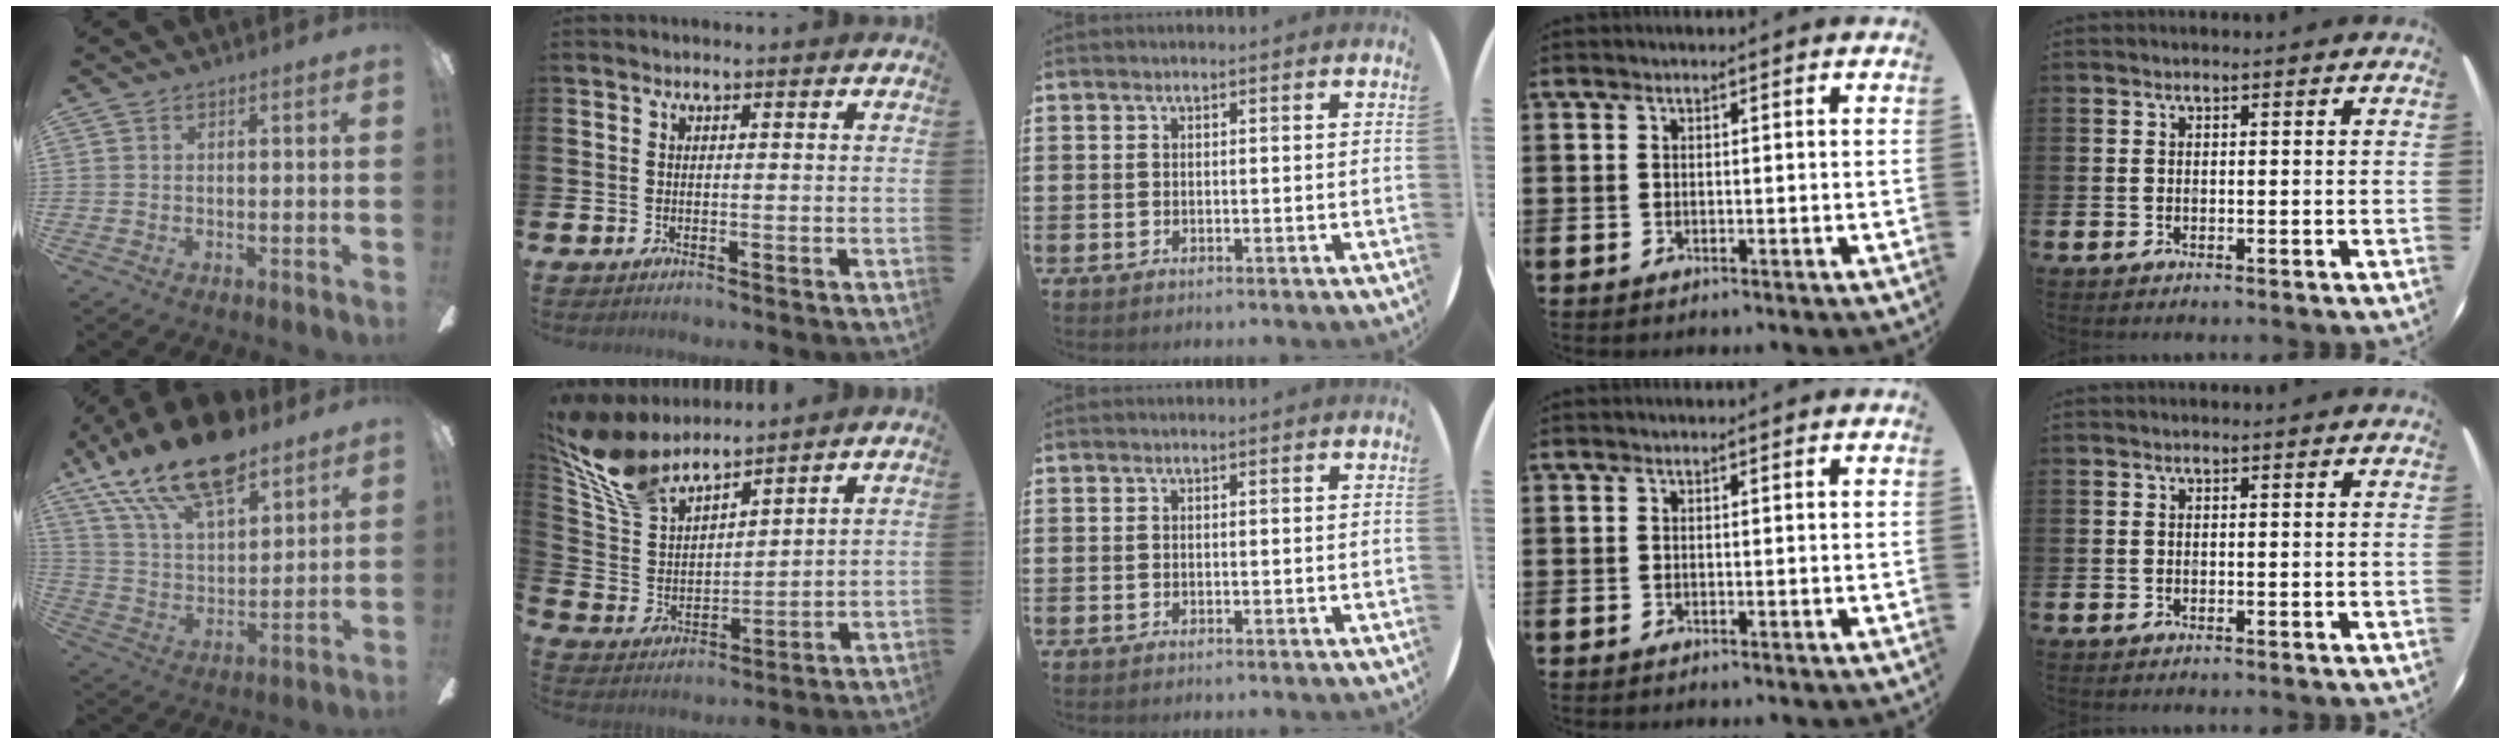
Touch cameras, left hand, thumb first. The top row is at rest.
{"thumb": {"total": 20.1, "force": [14.0, 7.8, 12.1], "torque": [-0.229, -0.075, 0.244]}, "index": {"total": 9.5, "force": [8.3, 3.5, 3.1], "torque": [-0.109, -0.043, 0.153]}}